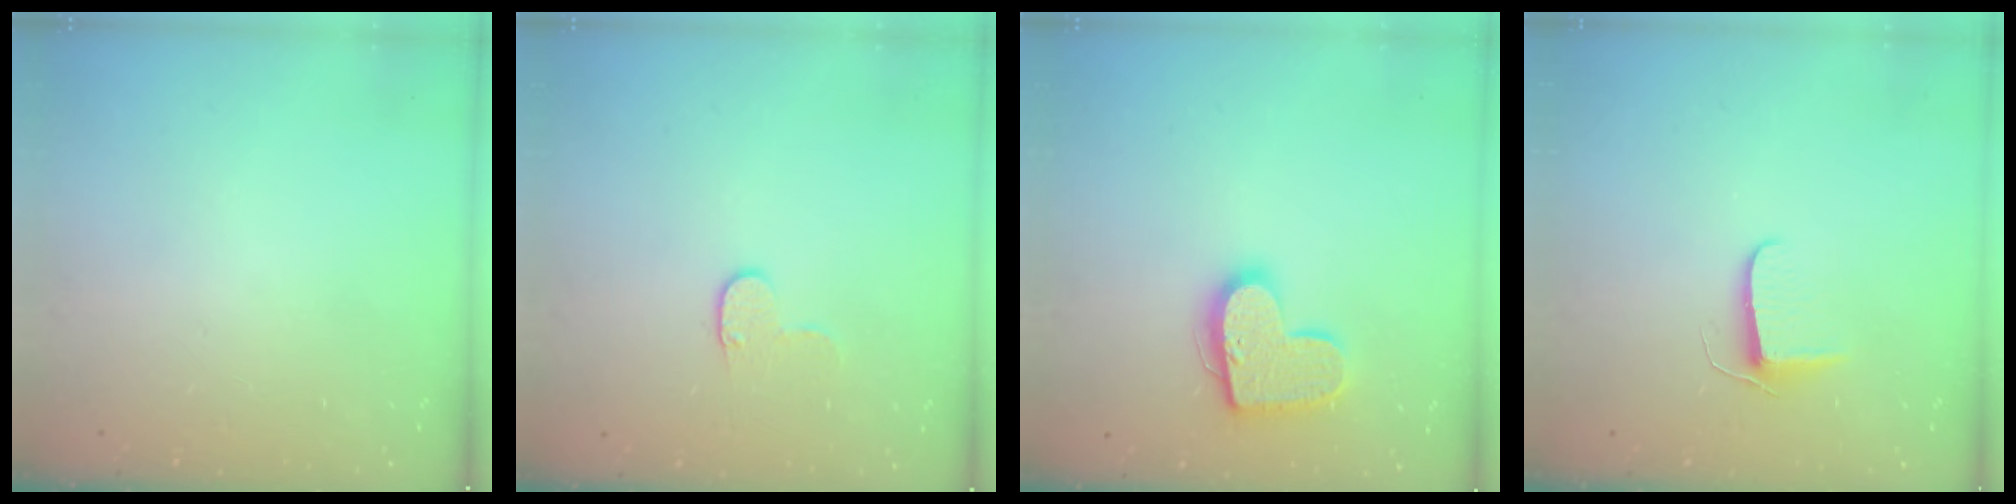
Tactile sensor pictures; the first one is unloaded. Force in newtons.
{"total": 5.1, "press": 5.1, "slide": 0.5}
{"total": 15.7, "press": 15.6, "slide": 0.9}
{"total": 6.3, "press": 6.2, "slide": 0.5}